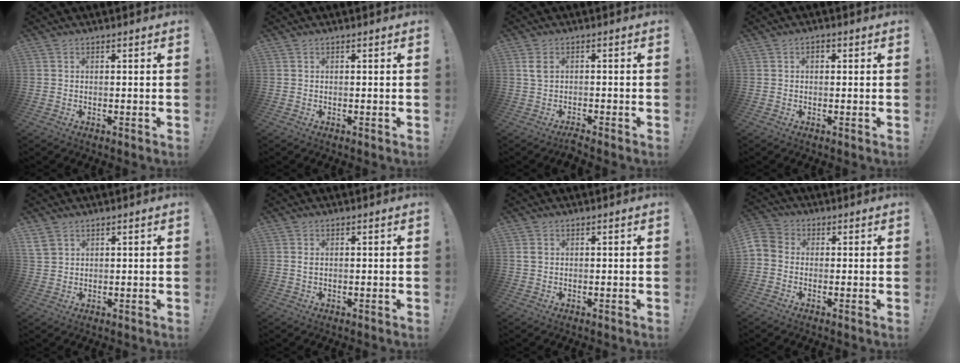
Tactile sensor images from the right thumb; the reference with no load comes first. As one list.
[{"total": 0.0}, {"total": 2.8, "force": [-0.8, 1.1, 2.4], "torque": [-0.057, 0.006, -0.019]}, {"total": 1.4, "force": [0.0, 1.1, 0.9], "torque": [-0.013, 0.004, -0.002]}, {"total": 4.3, "force": [2.9, 2.7, 1.7], "torque": [-0.028, -0.010, 0.056]}, {"total": 1.0, "force": [0.3, 0.6, 0.7], "torque": [-0.008, 0.000, 0.003]}, {"total": 1.7, "force": [0.4, 1.3, 0.9], "torque": [-0.014, 0.003, 0.007]}, {"total": 4.3, "force": [-0.9, 3.7, 2.0], "torque": [-0.055, 0.012, -0.015]}]